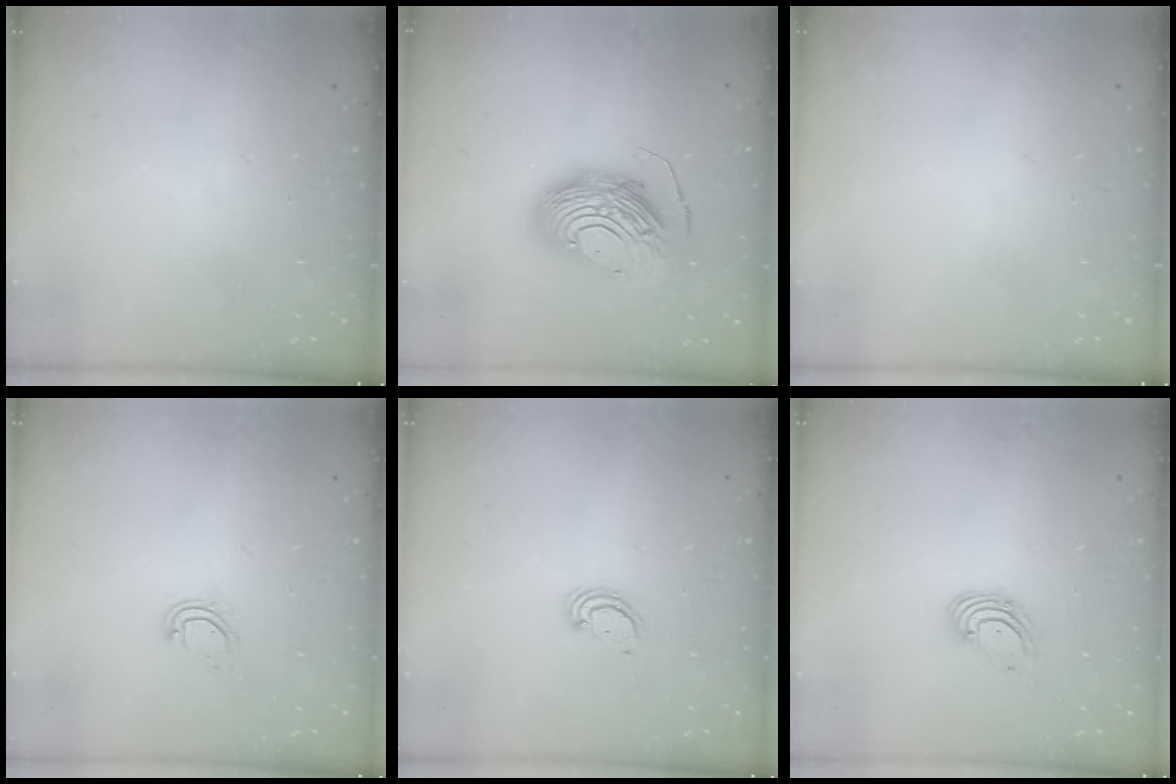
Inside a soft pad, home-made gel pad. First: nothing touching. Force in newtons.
{"total": 13.7, "press": 13.6, "slide": 1.3}
{"total": 0.0}
{"total": 4.3, "press": 4.3, "slide": 0.3}
{"total": 2.3, "press": 2.3, "slide": 0.2}
{"total": 2.7, "press": 2.7, "slide": 0.3}